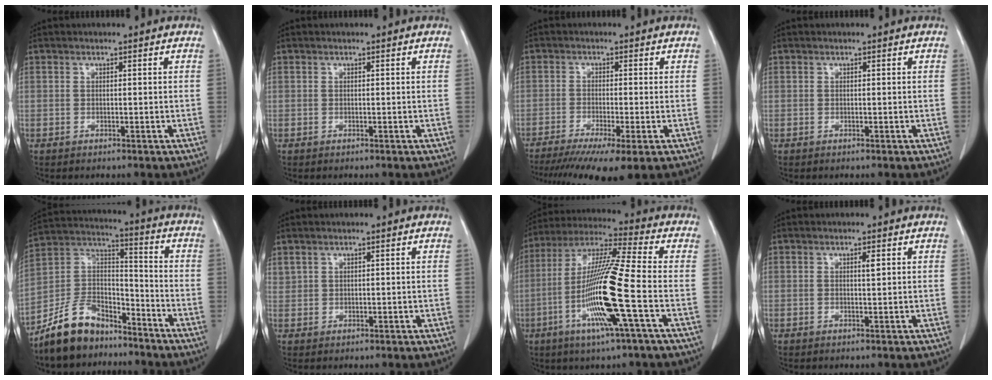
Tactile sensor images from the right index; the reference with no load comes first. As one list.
[{"total": 0.0}, {"total": 10.9, "force": [-7.5, 1.2, 7.9], "torque": [-0.126, -0.021, -0.120]}, {"total": 0.0}, {"total": 11.5, "force": [-9.3, 5.4, 4.0], "torque": [-0.090, 0.031, -0.176]}, {"total": 1.3, "force": [1.0, 0.8, 0.4], "torque": [-0.009, 0.006, 0.027]}, {"total": 16.2, "force": [-4.5, -0.6, 15.6], "torque": [-0.312, -0.013, -0.097]}, {"total": 1.2, "force": [0.4, 0.2, 1.2], "torque": [-0.020, 0.000, 0.006]}]